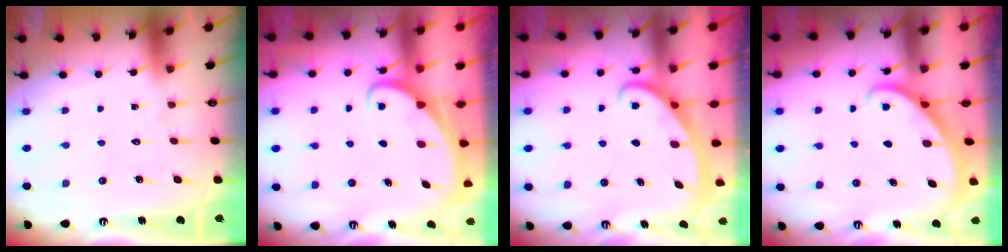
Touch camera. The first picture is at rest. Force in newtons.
{"total": 1.9, "press": 1.9, "slide": 0.2}
{"total": 2.6, "press": 2.6, "slide": 0.4}
{"total": 1.8, "press": 1.8, "slide": 0.1}